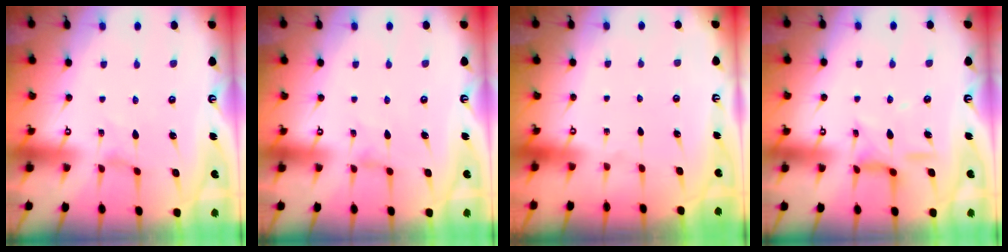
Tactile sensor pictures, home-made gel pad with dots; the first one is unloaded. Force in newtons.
{"total": 0.0}
{"total": 0.0}
{"total": 11.1, "press": 11.1, "slide": 0.9}